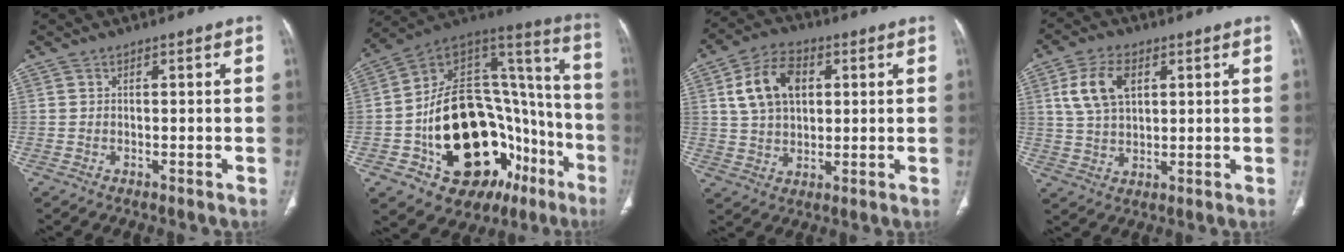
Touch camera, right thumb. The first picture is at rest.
{"total": 35.9, "force": [-12.5, 20.9, 26.4], "torque": [-0.344, 0.091, -0.177]}
{"total": 11.5, "force": [3.2, 7.6, 8.1], "torque": [-0.133, 0.006, 0.057]}
{"total": 9.2, "force": [3.2, 5.5, 6.7], "torque": [-0.125, -0.002, 0.064]}